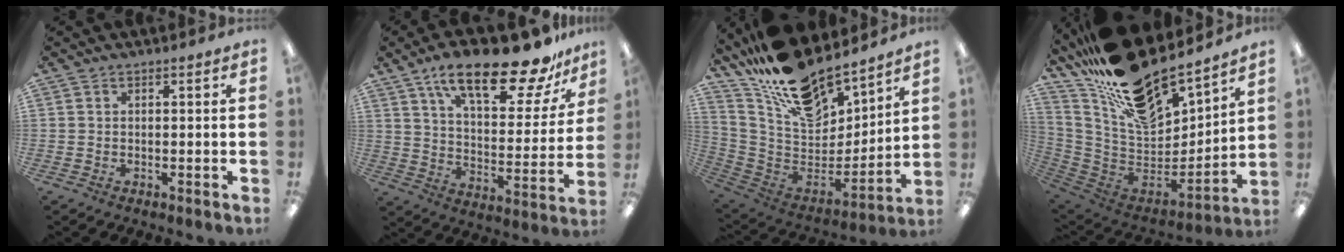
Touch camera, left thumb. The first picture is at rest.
{"total": 22.2, "force": [15.7, 7.0, 14.1], "torque": [-0.226, -0.093, 0.261]}
{"total": 19.3, "force": [16.4, 6.7, 7.7], "torque": [-0.162, -0.128, 0.293]}
{"total": 23.7, "force": [18.0, 9.2, 12.4], "torque": [-0.215, -0.124, 0.315]}